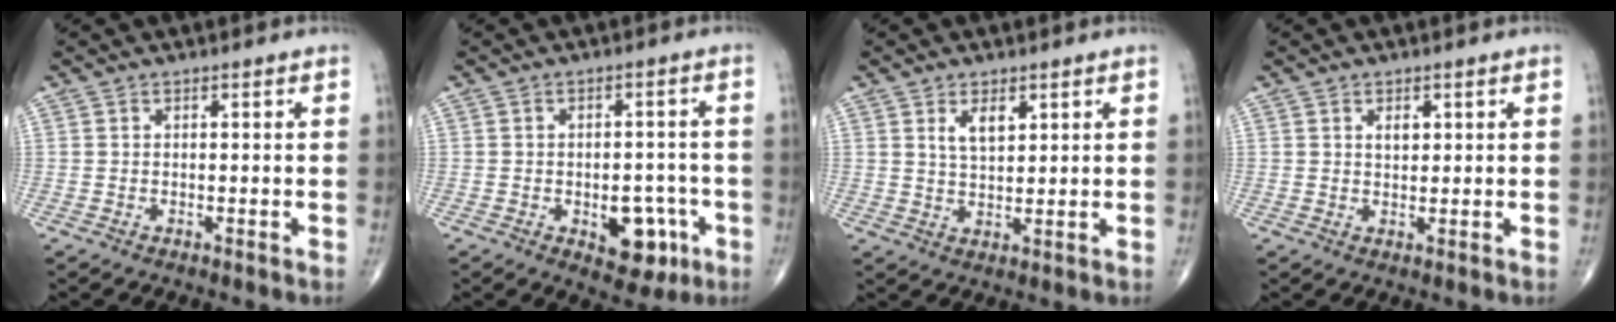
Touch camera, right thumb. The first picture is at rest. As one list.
[{"total": 8.7, "force": [-3.3, 5.0, 6.4], "torque": [-0.050, 0.019, -0.033]}, {"total": 4.3, "force": [2.1, 2.1, 3.2], "torque": [-0.047, -0.015, 0.040]}, {"total": 2.2, "force": [0.9, 1.3, 1.5], "torque": [-0.017, -0.004, 0.015]}]